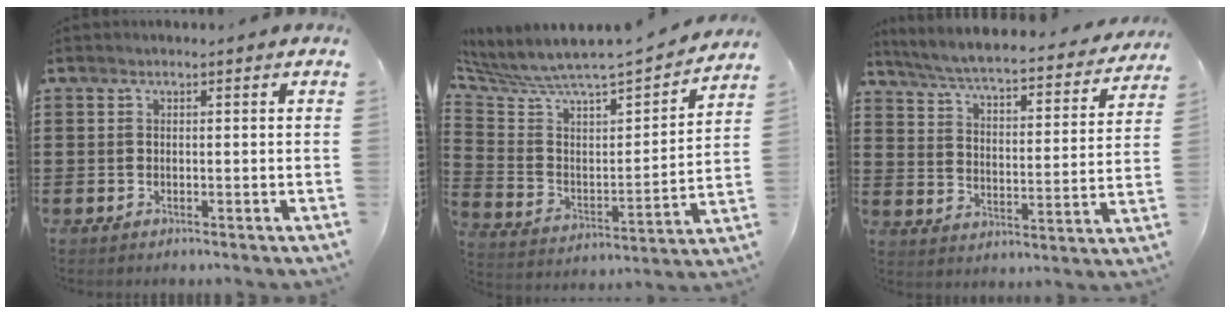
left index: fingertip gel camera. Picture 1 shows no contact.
{"total": 4.8, "force": [4.5, 0.9, 1.5], "torque": [-0.059, -0.054, 0.067]}
{"total": 5.1, "force": [4.8, -0.1, 1.7], "torque": [-0.058, -0.039, 0.075]}